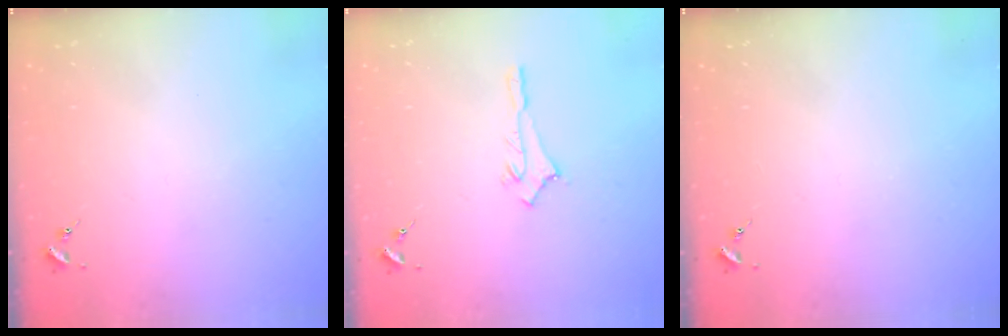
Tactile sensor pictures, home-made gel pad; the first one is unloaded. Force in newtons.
{"total": 2.9, "press": 2.9, "slide": 0.2}
{"total": 0.0}